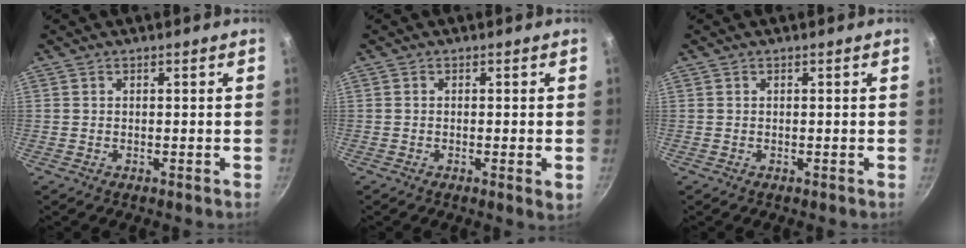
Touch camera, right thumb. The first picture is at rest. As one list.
[{"total": 2.1, "force": [-0.4, 0.3, 2.1], "torque": [-0.033, -0.007, -0.009]}, {"total": 0.0}]